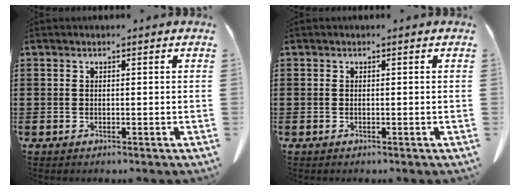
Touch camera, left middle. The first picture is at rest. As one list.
[{"total": 0.0}]